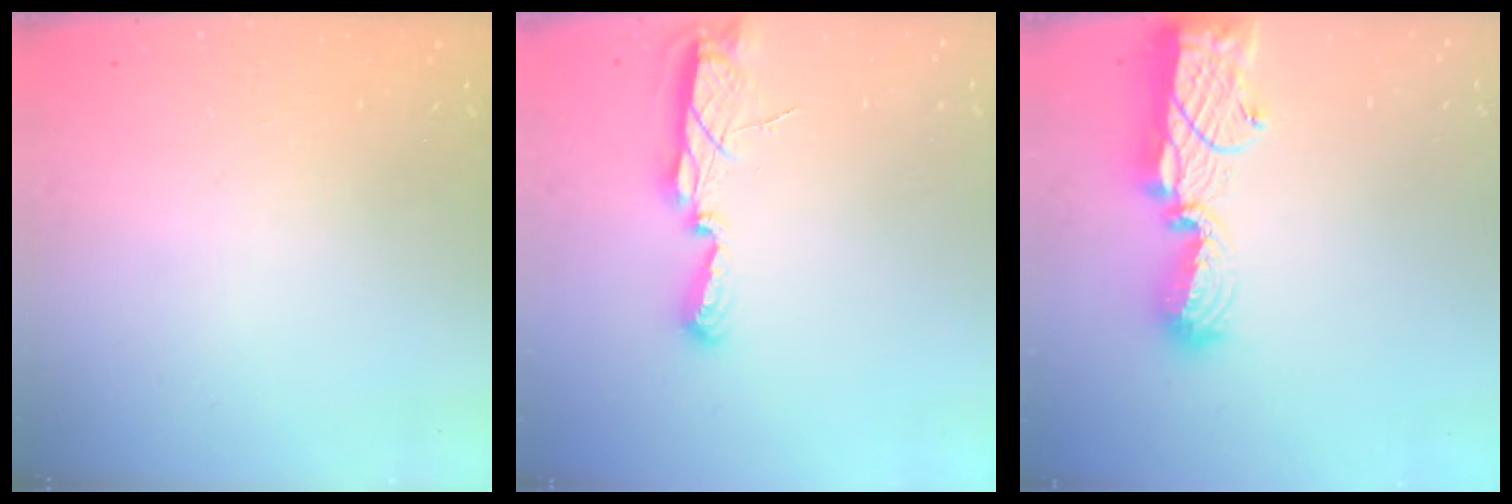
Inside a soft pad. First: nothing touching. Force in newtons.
{"total": 7.5, "press": 7.5, "slide": 0.8}
{"total": 14.4, "press": 14.3, "slide": 1.7}